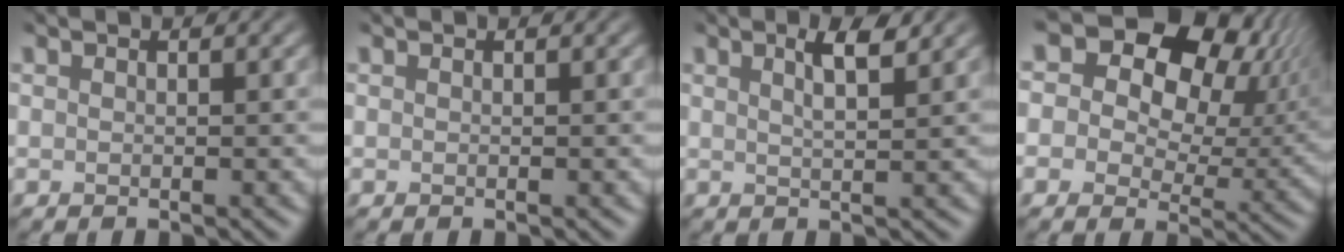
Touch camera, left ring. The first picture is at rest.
{"total": 0.0}
{"total": 1.5, "force": [0.4, 0.4, 1.4], "torque": [-0.033, 0.000, 0.012]}
{"total": 14.5, "force": [5.9, 9.9, 8.8], "torque": [-0.161, 0.045, 0.096]}